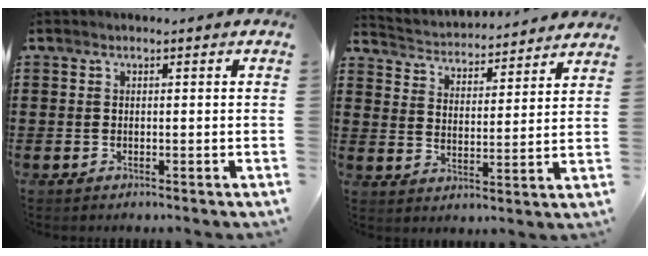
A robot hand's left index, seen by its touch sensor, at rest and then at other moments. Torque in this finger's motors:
{"motor_torque": [1.07, -1.07, 0.67, 0.05]}